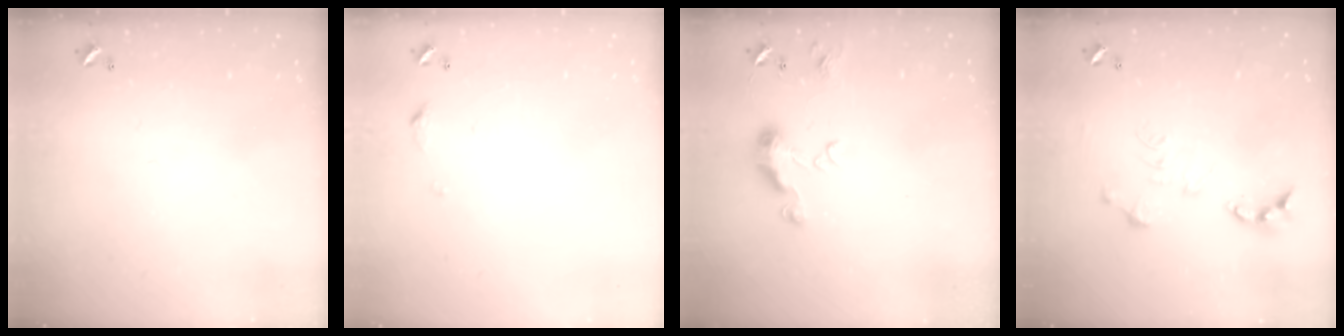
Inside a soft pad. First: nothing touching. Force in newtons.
{"total": 5.0, "press": 4.9, "slide": 0.8}
{"total": 6.6, "press": 6.5, "slide": 1.0}
{"total": 0.0}